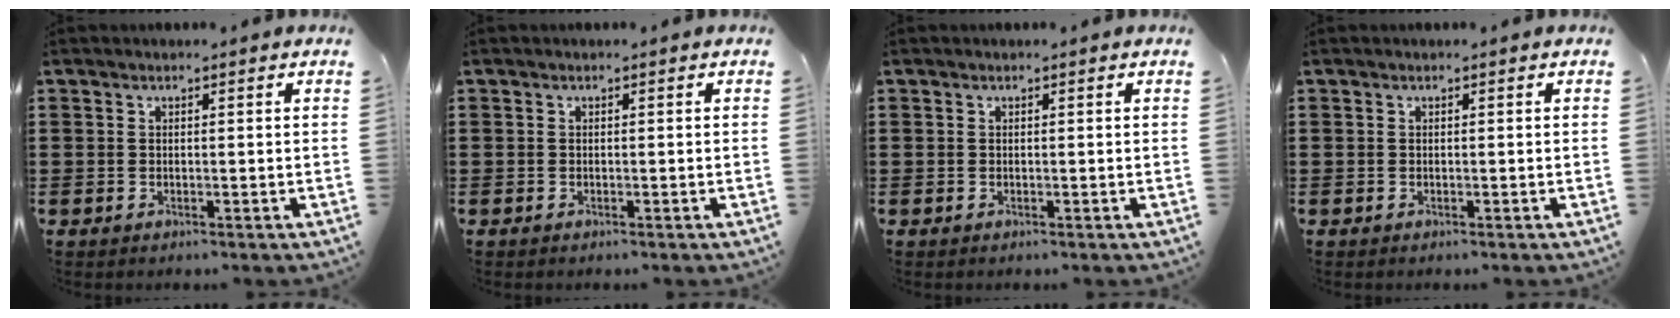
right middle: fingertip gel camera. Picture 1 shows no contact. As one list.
[{"total": 0.0}, {"total": 0.0}, {"total": 0.0}]